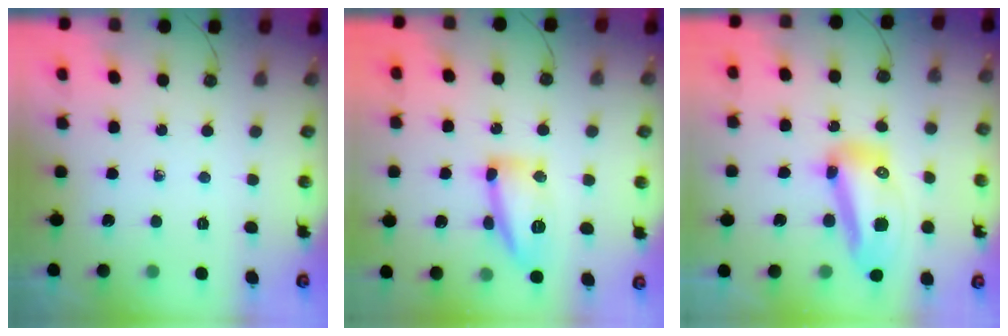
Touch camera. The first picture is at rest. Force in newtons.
{"total": 13.7, "press": 13.7, "slide": 1.1}
{"total": 14.7, "press": 14.4, "slide": 3.3}